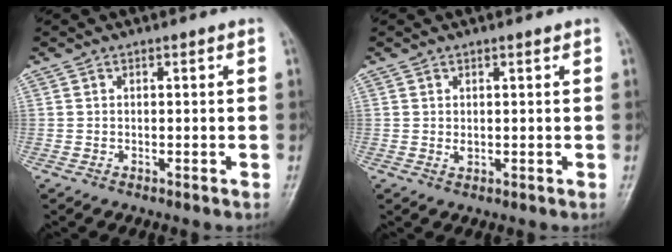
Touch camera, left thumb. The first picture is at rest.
{"total": 1.6, "force": [0.6, 0.8, 1.1], "torque": [-0.017, -0.005, 0.014]}